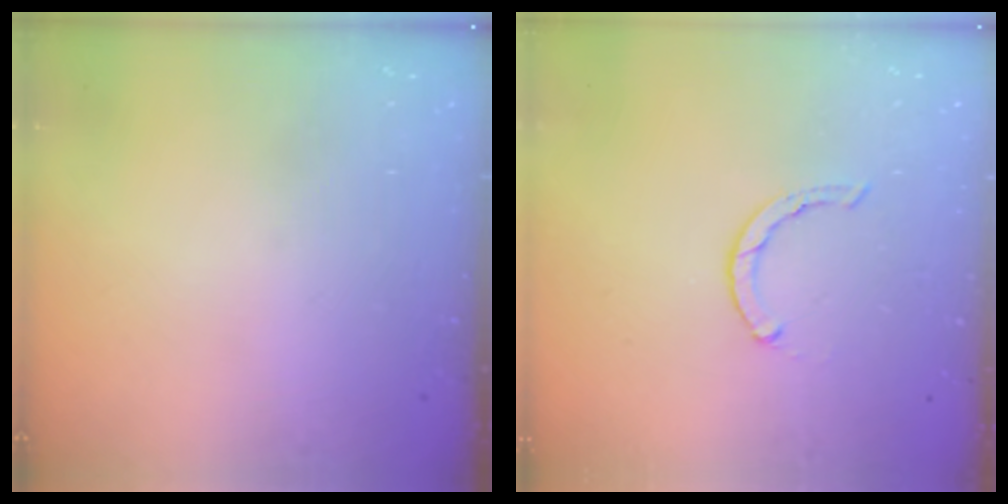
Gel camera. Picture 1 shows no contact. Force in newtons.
{"total": 0.7, "press": 0.6, "slide": 0.2}